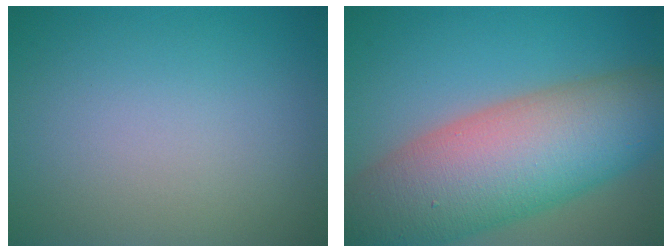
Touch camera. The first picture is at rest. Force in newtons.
{"total": 13.8, "press": 13.7, "slide": 0.6}